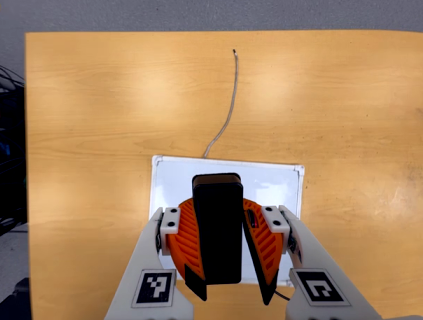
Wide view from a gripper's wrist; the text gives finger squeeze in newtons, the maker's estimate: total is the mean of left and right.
{"total": 9.9, "left": 9.7, "right": 10.1}